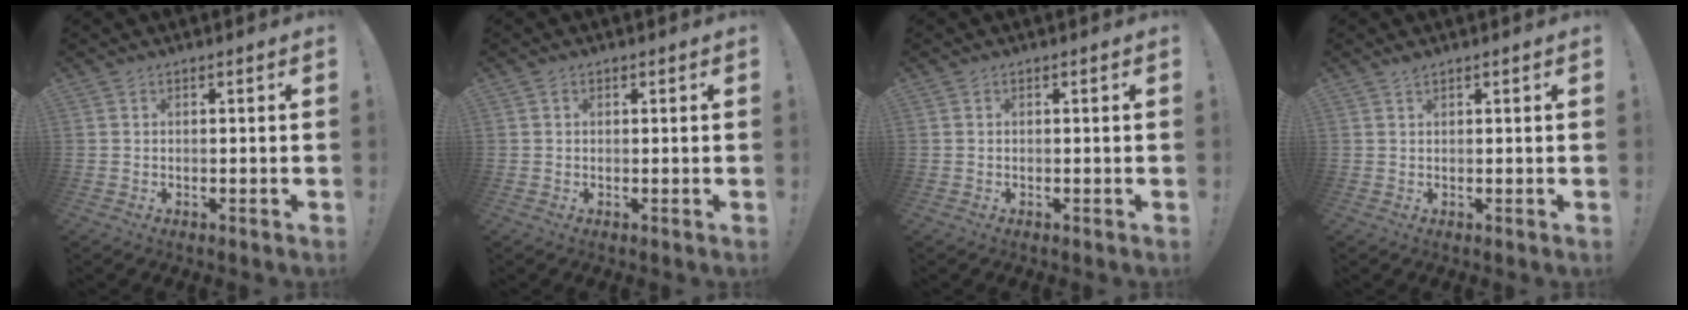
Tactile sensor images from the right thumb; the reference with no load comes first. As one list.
[{"total": 0.5, "force": [0.1, 0.5, 0.1], "torque": [0.007, -0.001, 0.000]}, {"total": 0.0}, {"total": 1.1, "force": [1.0, 0.2, 0.5], "torque": [-0.007, -0.002, 0.018]}]